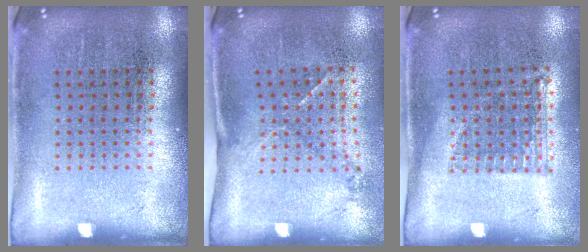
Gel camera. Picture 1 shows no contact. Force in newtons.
{"total": 1.5, "press": 1.0, "slide": 1.2}
{"total": 1.0, "press": 0.9, "slide": 0.5}